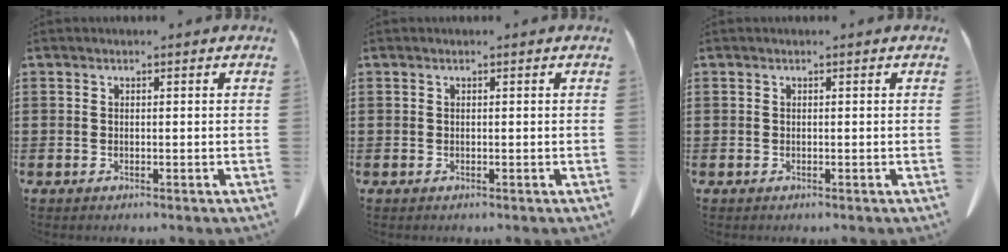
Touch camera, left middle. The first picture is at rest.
{"total": 0.0}
{"total": 0.0}